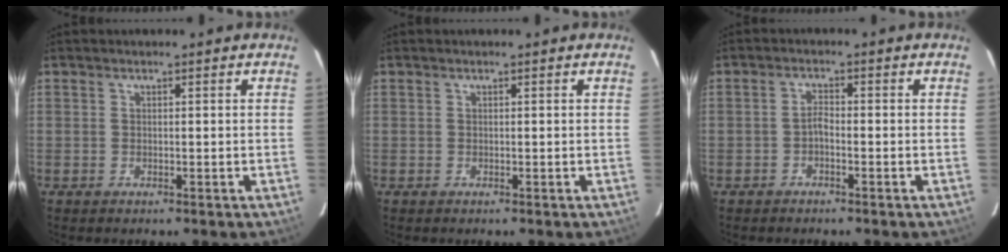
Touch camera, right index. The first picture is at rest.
{"total": 0.0}
{"total": 1.5, "force": [-1.0, 0.5, 1.0], "torque": [-0.020, 0.006, -0.021]}